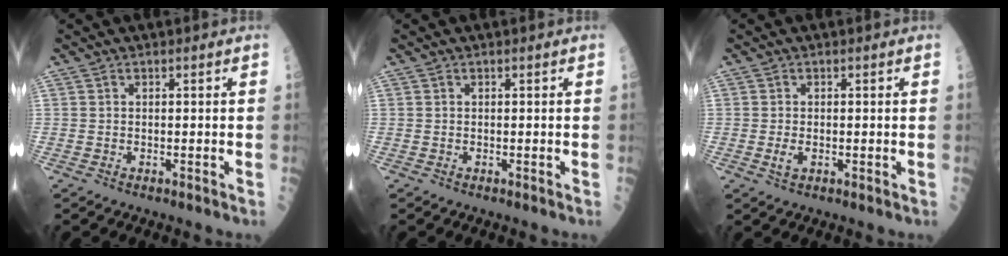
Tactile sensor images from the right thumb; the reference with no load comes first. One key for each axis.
{"total": 0.0}
{"total": 1.9, "fx": -0.3, "fy": 1.1, "fz": 1.5, "tx": -0.023, "ty": -0.001, "tz": -0.005}